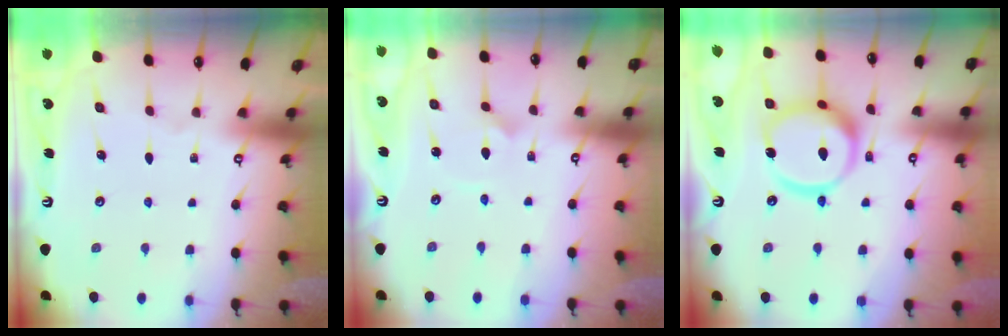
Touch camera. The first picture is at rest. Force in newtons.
{"total": 2.7, "press": 2.7, "slide": 0.1}
{"total": 16.1, "press": 16.0, "slide": 1.9}